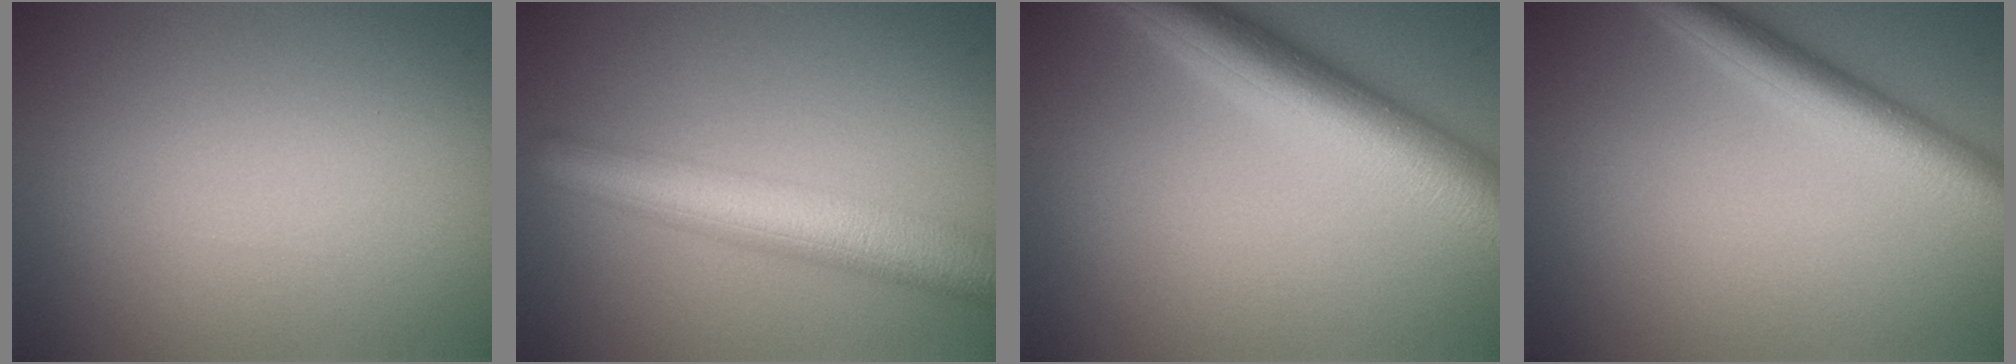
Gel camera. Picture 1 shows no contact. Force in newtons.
{"total": 7.4, "press": 7.4, "slide": 0.2}
{"total": 7.7, "press": 7.7, "slide": 0.1}
{"total": 4.5, "press": 4.5, "slide": 0.3}